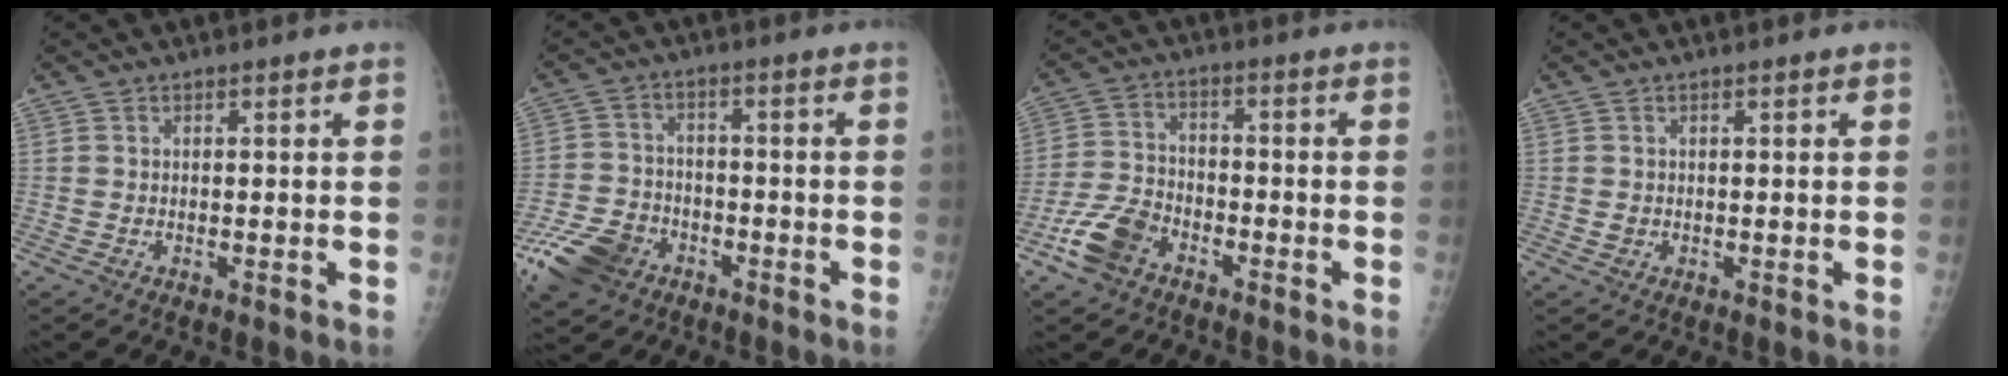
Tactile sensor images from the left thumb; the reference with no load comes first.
{"total": 9.6, "force": [-5.3, 6.9, 4.2], "torque": [-0.077, 0.022, -0.097]}
{"total": 8.7, "force": [-5.0, 5.5, 4.6], "torque": [-0.092, 0.021, -0.098]}
{"total": 0.8, "force": [0.0, 0.7, 0.3], "torque": [-0.003, 0.001, 0.002]}